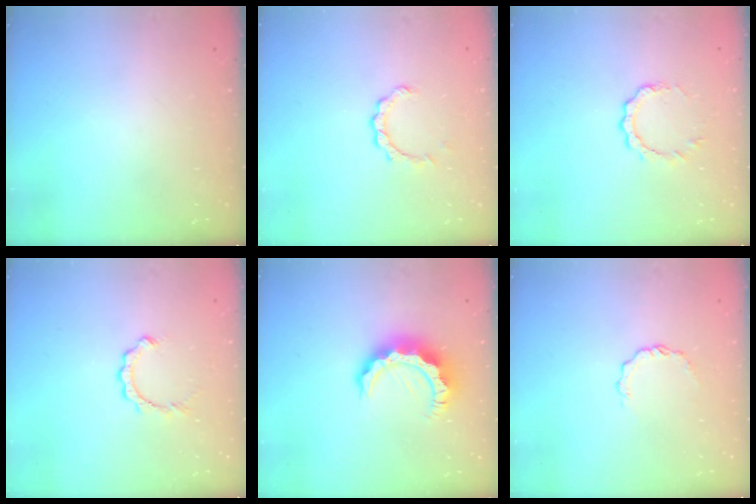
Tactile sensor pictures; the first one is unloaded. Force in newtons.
{"total": 3.7, "press": 3.7, "slide": 0.3}
{"total": 5.9, "press": 5.9, "slide": 0.3}
{"total": 2.3, "press": 2.3, "slide": 0.3}
{"total": 9.4, "press": 9.4, "slide": 1.0}
{"total": 3.7, "press": 3.7, "slide": 0.3}